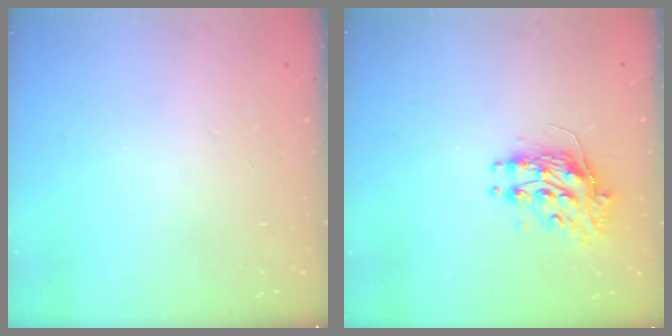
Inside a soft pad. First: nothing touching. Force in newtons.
{"total": 9.3, "press": 9.3, "slide": 0.5}